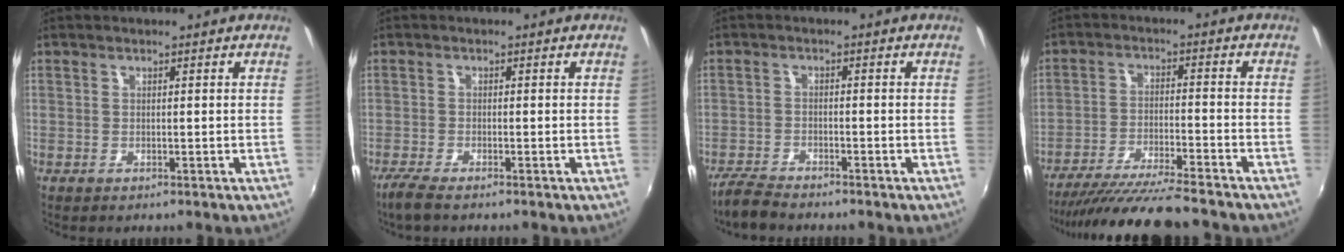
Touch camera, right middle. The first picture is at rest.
{"total": 3.4, "force": [-2.7, 0.4, 2.0], "torque": [-0.056, -0.011, -0.055]}
{"total": 4.3, "force": [-4.1, 0.5, 1.2], "torque": [-0.044, -0.014, -0.083]}
{"total": 14.0, "force": [-12.6, 0.3, 6.3], "torque": [-0.134, -0.029, -0.210]}